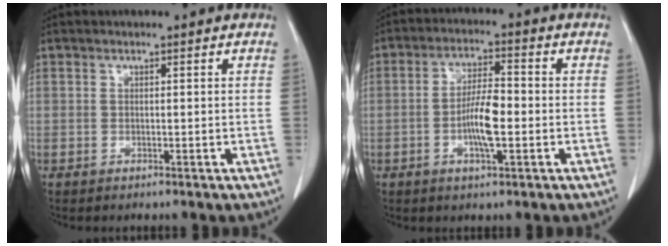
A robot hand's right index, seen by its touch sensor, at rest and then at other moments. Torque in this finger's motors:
{"motor_torque": [0.26, 0.04, 0.19, 0.08]}